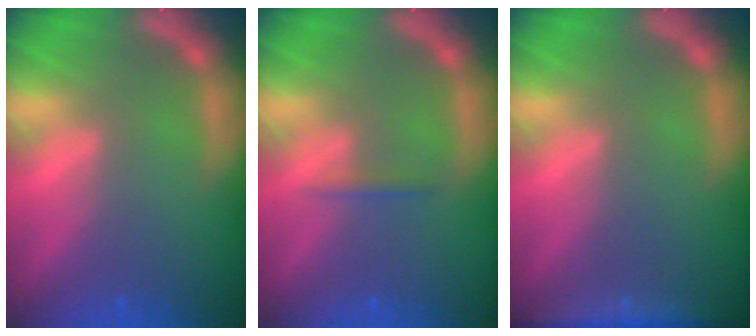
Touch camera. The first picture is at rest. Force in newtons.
{"total": 0.9}
{"total": 3.9}